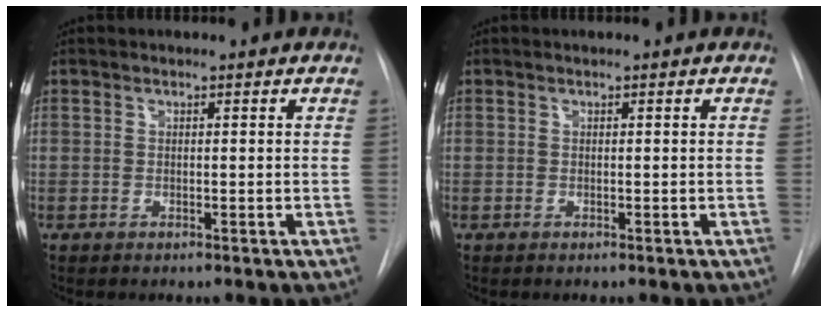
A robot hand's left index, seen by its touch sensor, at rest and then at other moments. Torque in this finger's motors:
{"motor_torque": [-0.06, 0.06, 0.00, 0.00]}